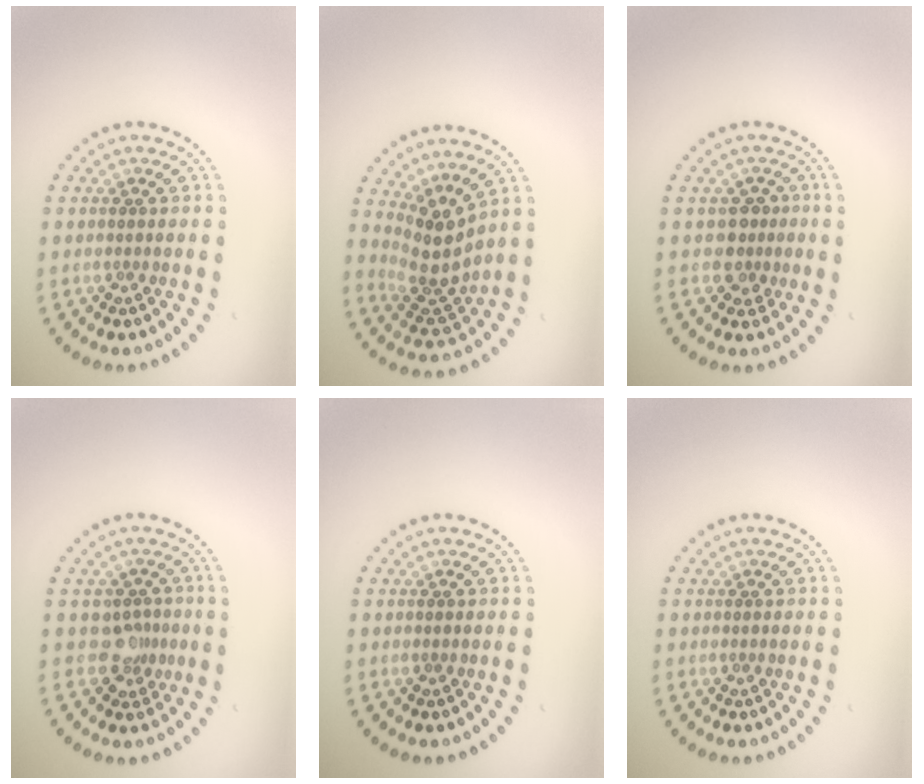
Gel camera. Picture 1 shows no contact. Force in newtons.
{"total": 3.8, "press": 2.9, "slide": 2.5}
{"total": 2.1, "press": 1.7, "slide": 1.2}
{"total": 2.0, "press": 1.6, "slide": 1.3}
{"total": 0.0}
{"total": 0.0}